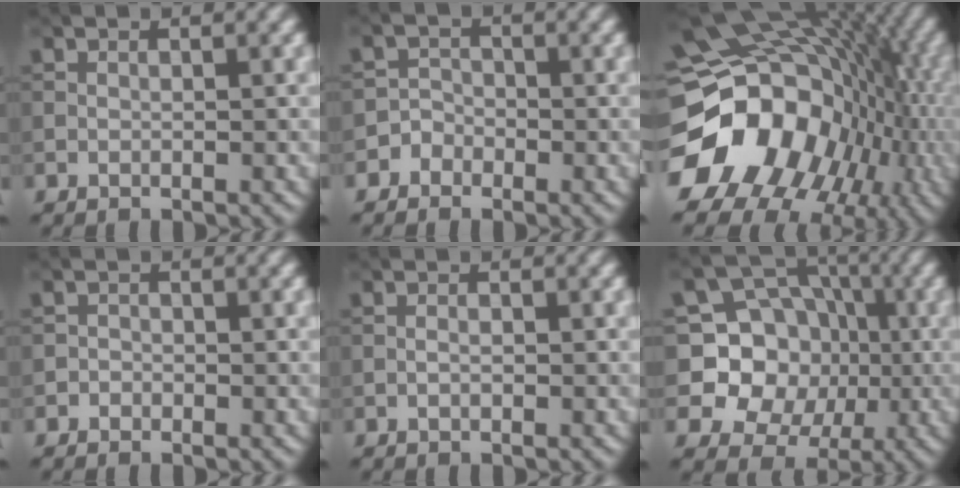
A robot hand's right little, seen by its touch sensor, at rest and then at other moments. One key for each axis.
{"total": 1.8, "fx": -1.3, "fy": 1.3, "fz": -0.1, "tx": 0.018, "ty": 0.011, "tz": -0.029}
{"total": 18.8, "fx": -4.0, "fy": 15.1, "fz": 10.3, "tx": -0.200, "ty": -0.015, "tz": -0.072}
{"total": 0.8, "fx": -0.5, "fy": 0.6, "fz": -0.1, "tx": 0.006, "ty": -0.002, "tz": -0.013}
{"total": 0.6, "fx": -0.5, "fy": 0.1, "fz": 0.4, "tx": -0.013, "ty": 0.000, "tz": -0.011}
{"total": 9.7, "fx": 0.0, "fy": 8.8, "fz": 4.0, "tx": -0.077, "ty": 0.026, "tz": -0.031}